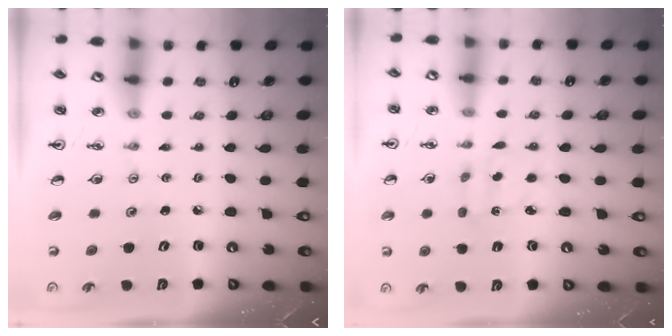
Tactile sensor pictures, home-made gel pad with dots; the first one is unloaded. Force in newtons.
{"total": 2.1, "press": 2.1, "slide": 0.6}